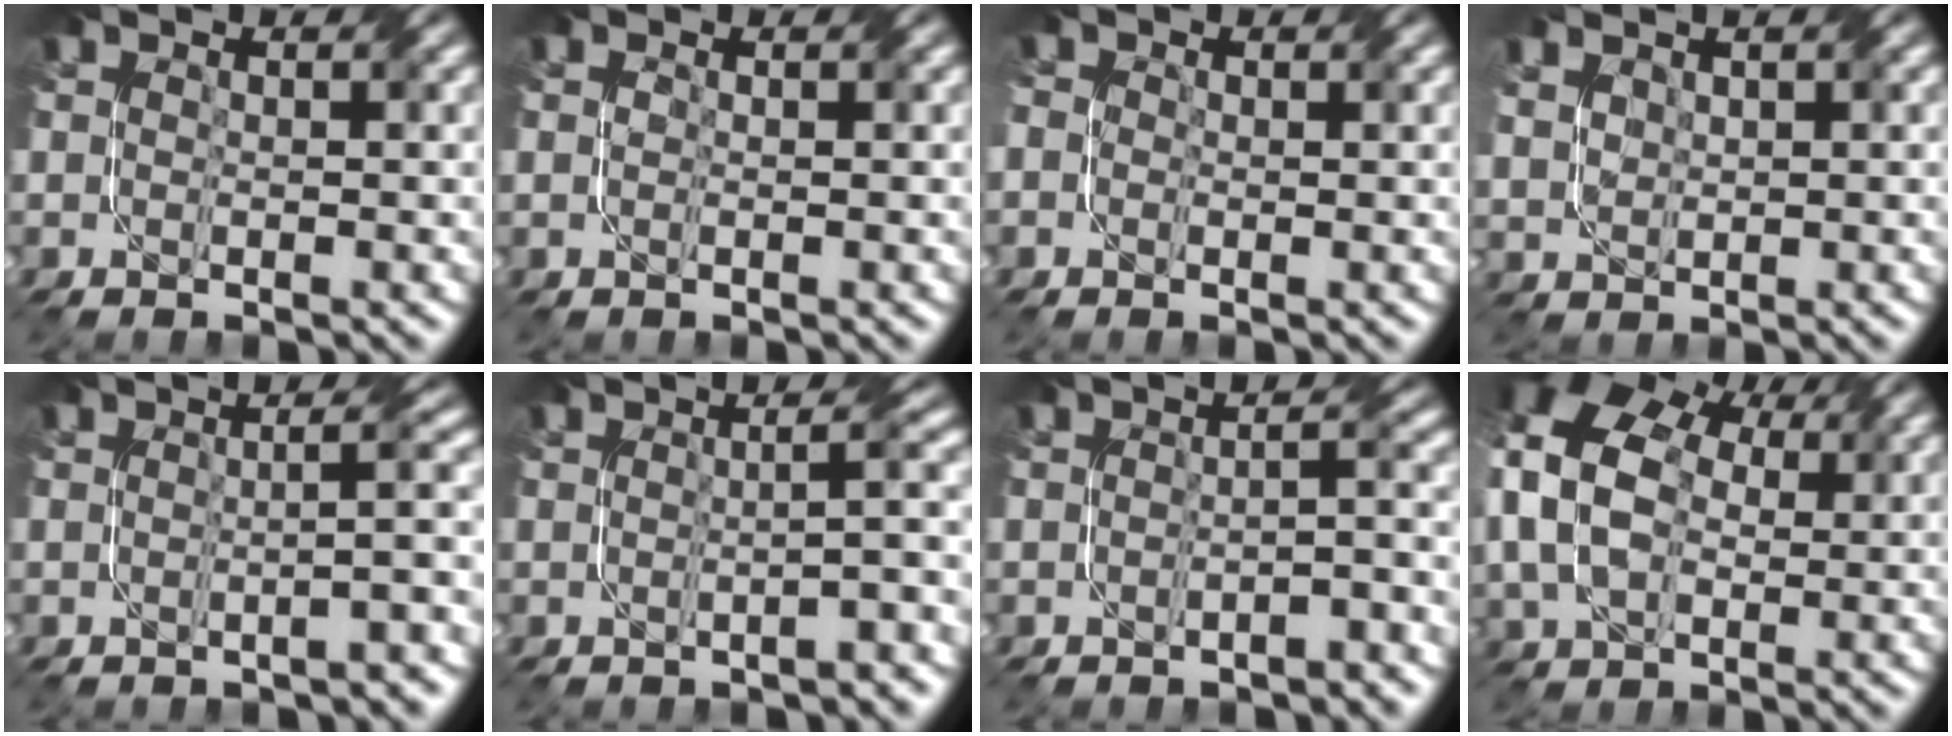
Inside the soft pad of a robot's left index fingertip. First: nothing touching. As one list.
[{"total": 0.0}, {"total": 1.1, "force": [0.1, 1.1, 0.3], "torque": [-0.006, 0.007, -0.007]}, {"total": 1.5, "force": [1.1, 0.8, 0.6], "torque": [-0.018, 0.005, 0.030]}, {"total": 3.5, "force": [-0.8, 0.5, 3.4], "torque": [-0.029, 0.018, -0.025]}, {"total": 3.4, "force": [-1.0, 0.5, 3.2], "torque": [-0.031, 0.017, -0.027]}, {"total": 2.8, "force": [-1.5, 0.3, 2.3], "torque": [-0.031, 0.010, -0.030]}, {"total": 11.7, "force": [2.7, 8.3, 7.8], "torque": [-0.173, 0.016, 0.052]}]